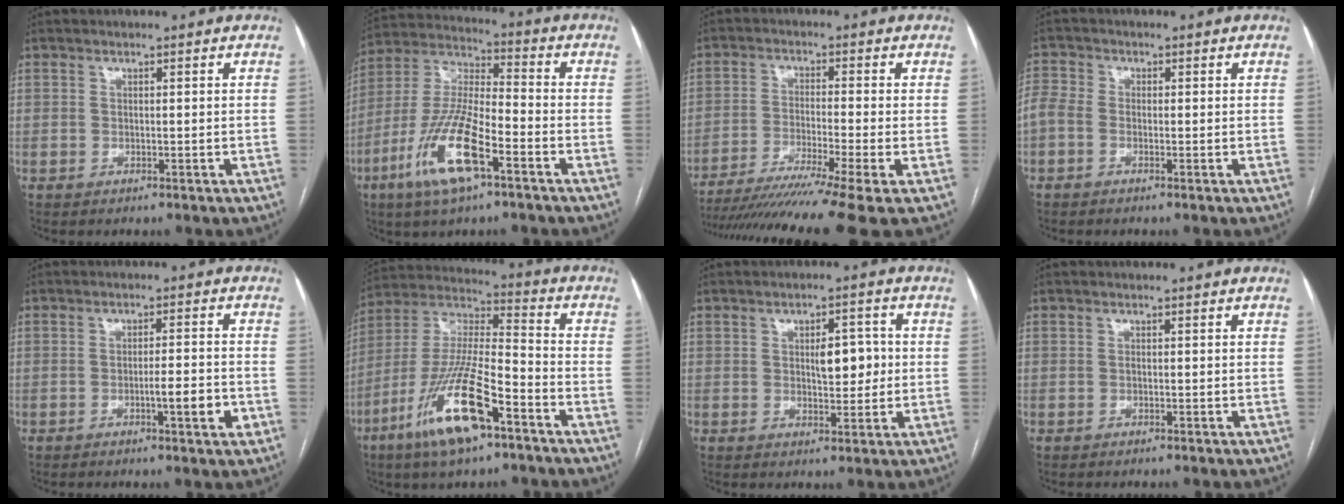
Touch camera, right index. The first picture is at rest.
{"total": 14.8, "force": [-7.0, 3.1, 12.6], "torque": [-0.265, -0.010, -0.130]}
{"total": 14.6, "force": [-11.4, -2.3, 8.8], "torque": [-0.140, -0.037, -0.186]}
{"total": 4.0, "force": [-0.8, 2.8, 2.7], "torque": [-0.082, 0.020, -0.022]}
{"total": 4.9, "force": [-1.7, 0.4, 4.6], "torque": [-0.067, -0.001, -0.025]}
{"total": 17.2, "force": [-9.1, 3.5, 14.2], "torque": [-0.297, -0.021, -0.164]}
{"total": 5.2, "force": [0.5, 2.2, 4.7], "torque": [-0.065, 0.007, 0.011]}
{"total": 0.0}